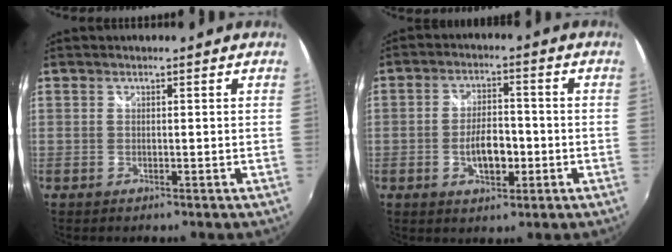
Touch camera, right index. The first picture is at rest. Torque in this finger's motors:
{"motor_torque": [0.16, -0.12, 0.19, 0.08]}